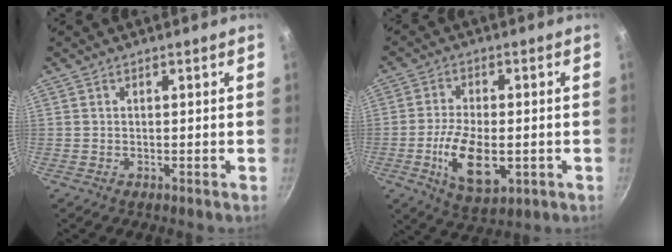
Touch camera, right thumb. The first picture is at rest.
{"total": 11.0, "force": [-2.5, 5.5, 9.2], "torque": [-0.159, -0.004, -0.036]}